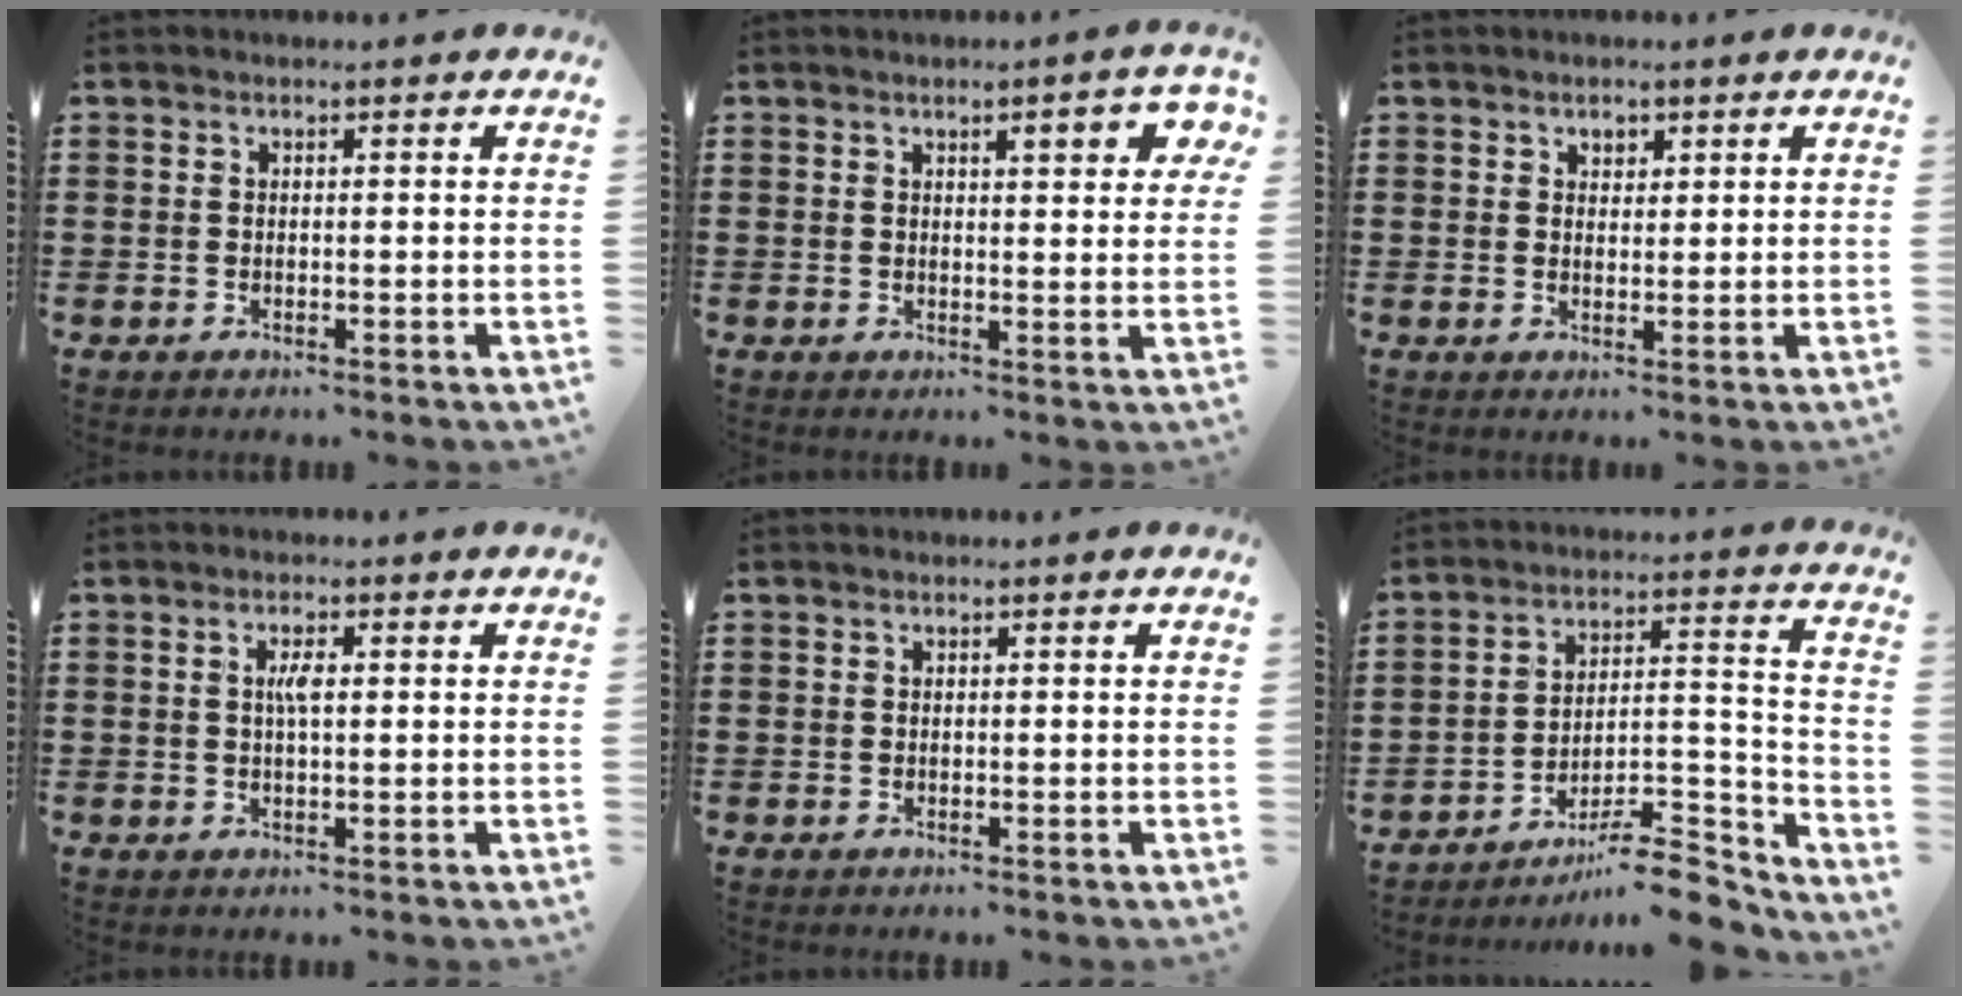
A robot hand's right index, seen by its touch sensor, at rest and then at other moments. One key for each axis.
{"total": 4.4, "fx": 2.3, "fy": 1.2, "fz": 3.5, "tx": -0.042, "ty": -0.006, "tz": 0.031}
{"total": 1.7, "fx": 1.0, "fy": 1.2, "fz": 0.6, "tx": -0.015, "ty": 0.007, "tz": 0.018}
{"total": 2.6, "fx": 0.5, "fy": 0.7, "fz": 2.4, "tx": -0.049, "ty": 0.004, "tz": 0.005}
{"total": 0.0}
{"total": 10.7, "fx": -9.2, "fy": 2.1, "fz": 5.1, "tx": -0.064, "ty": 0.032, "tz": -0.174}